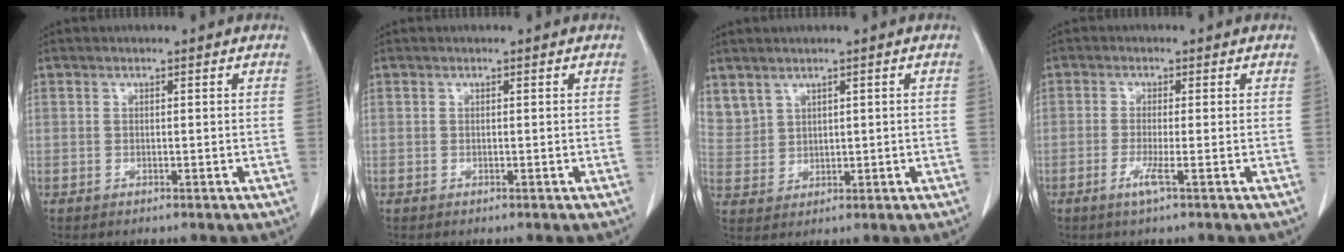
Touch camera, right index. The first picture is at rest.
{"total": 0.0}
{"total": 6.4, "force": [3.8, 4.8, 2.0], "torque": [-0.061, 0.016, 0.097]}
{"total": 2.5, "force": [-1.2, -0.4, 2.2], "torque": [-0.046, -0.006, -0.027]}